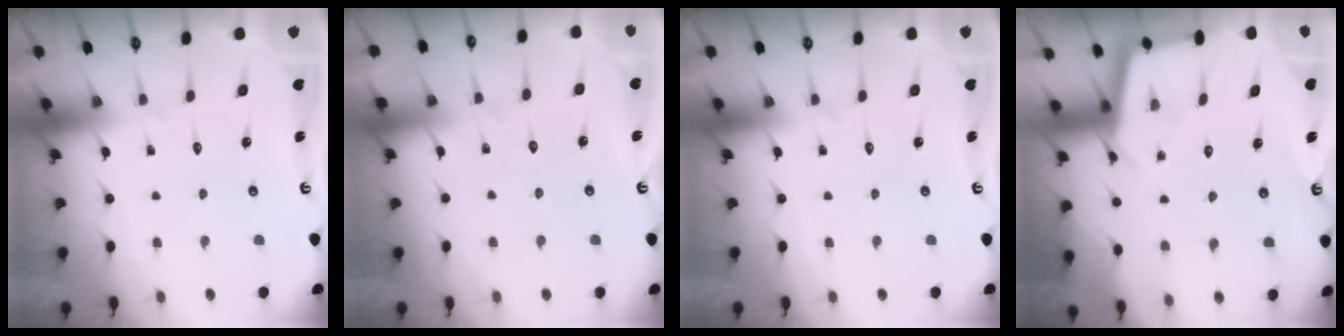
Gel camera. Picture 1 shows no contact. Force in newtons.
{"total": 1.8, "press": 1.8, "slide": 0.3}
{"total": 0.0}
{"total": 3.0, "press": 2.9, "slide": 0.3}